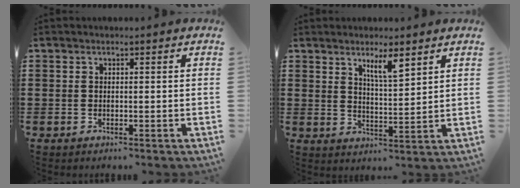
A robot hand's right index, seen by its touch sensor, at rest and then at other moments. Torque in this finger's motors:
{"motor_torque": [0.46, 0.43, 0.08, 0.04]}